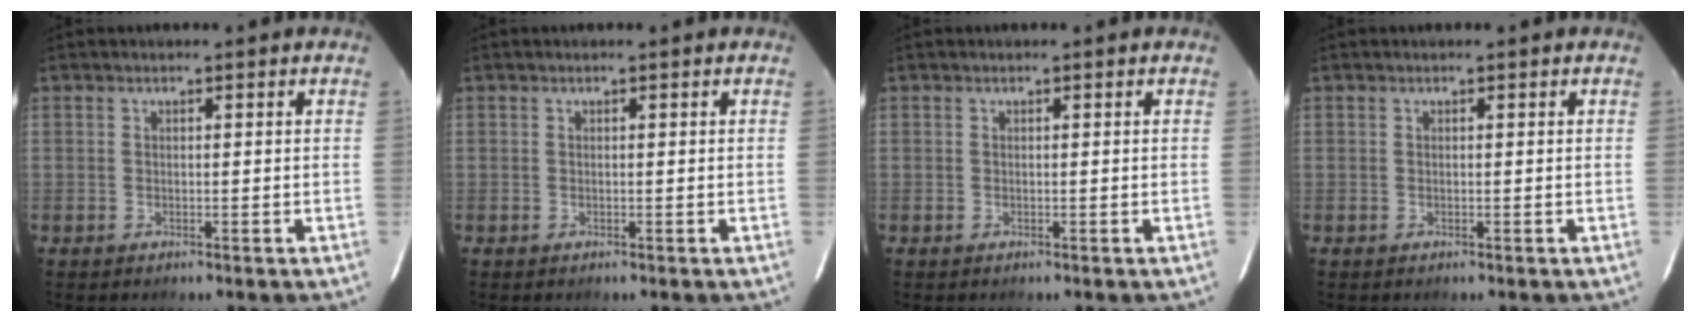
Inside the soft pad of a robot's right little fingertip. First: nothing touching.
{"total": 0.0}
{"total": 0.0}
{"total": 0.0}